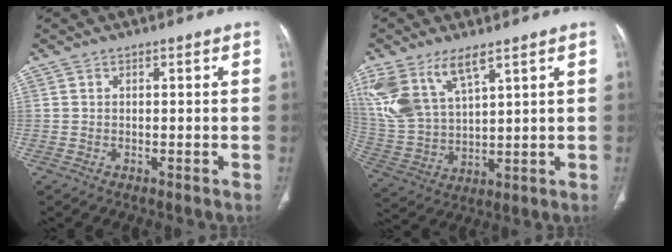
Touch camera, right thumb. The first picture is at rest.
{"total": 13.7, "force": [8.1, 5.9, 9.3], "torque": [-0.197, -0.021, 0.179]}